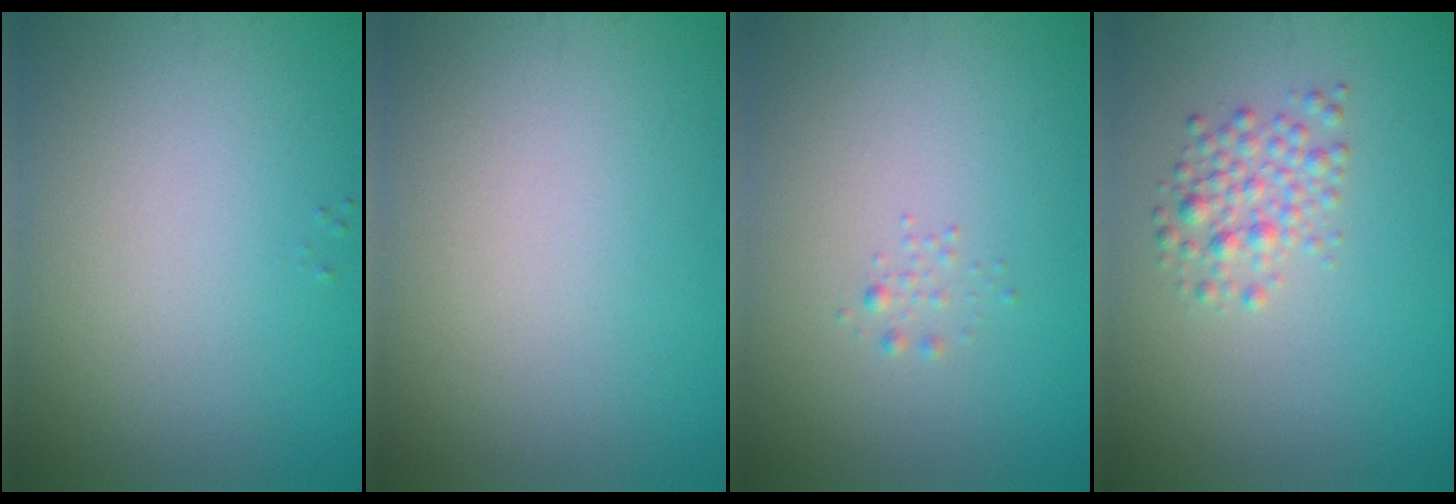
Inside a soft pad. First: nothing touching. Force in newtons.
{"total": 0.0}
{"total": 0.7, "press": 0.7, "slide": 0.0}
{"total": 2.3, "press": 2.3, "slide": 0.1}